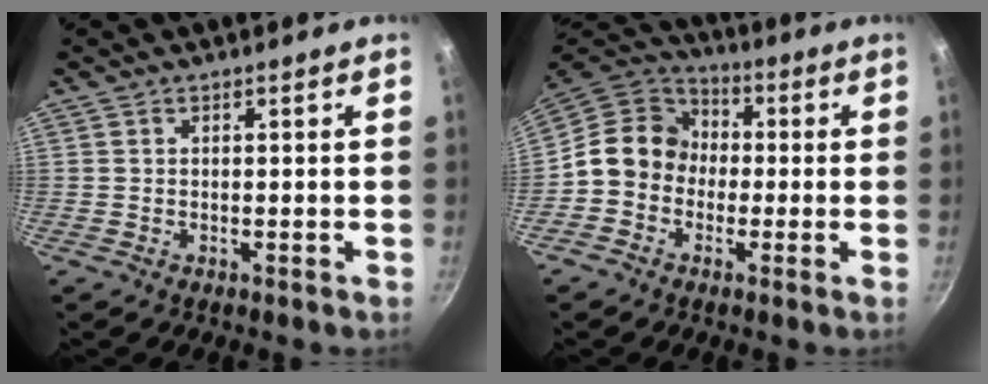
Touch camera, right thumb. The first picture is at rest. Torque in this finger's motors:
{"motor_torque": [1.20, 1.87, 0.77, -0.98, 0.09]}